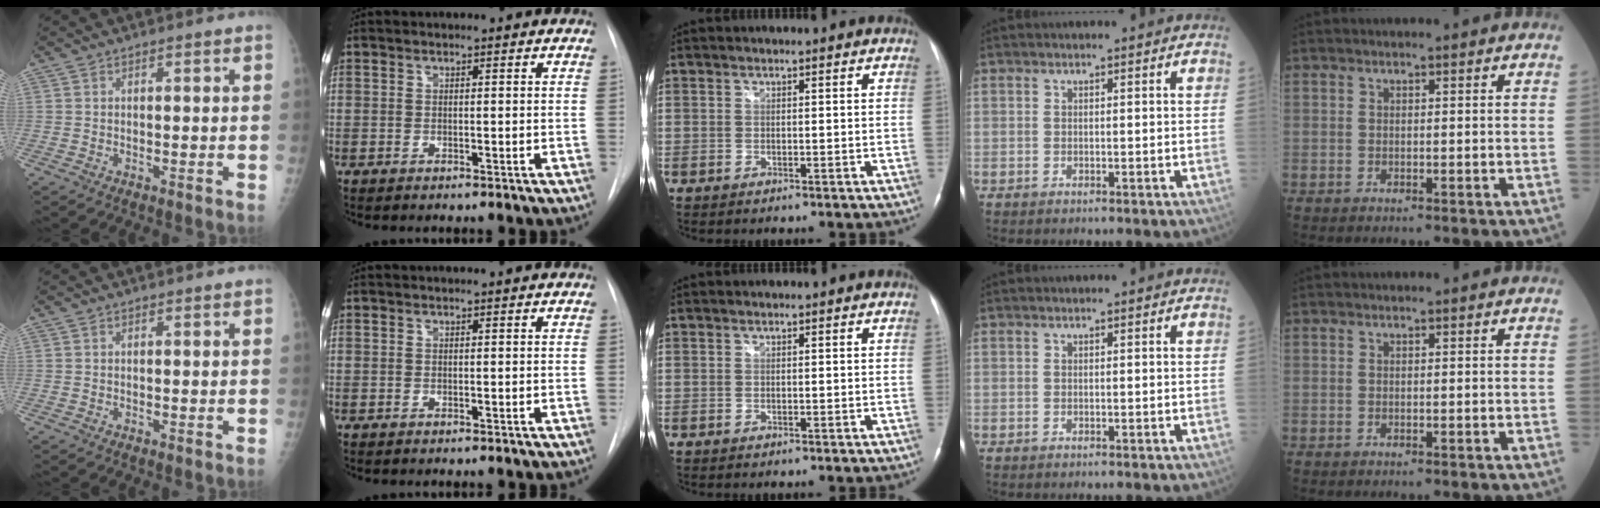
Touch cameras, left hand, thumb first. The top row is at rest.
{}